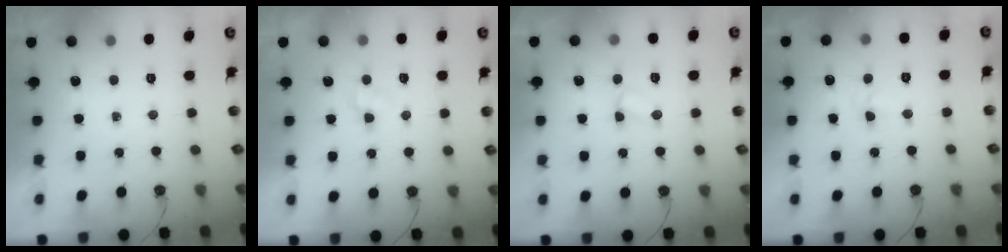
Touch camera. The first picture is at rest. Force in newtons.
{"total": 2.4, "press": 2.4, "slide": 0.3}
{"total": 2.9, "press": 2.9, "slide": 0.3}
{"total": 3.0, "press": 2.9, "slide": 0.7}